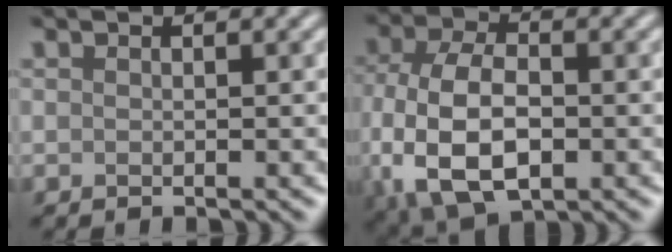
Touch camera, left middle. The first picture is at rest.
{"total": 10.2, "force": [-2.3, 6.1, 7.8], "torque": [-0.180, -0.020, -0.044]}